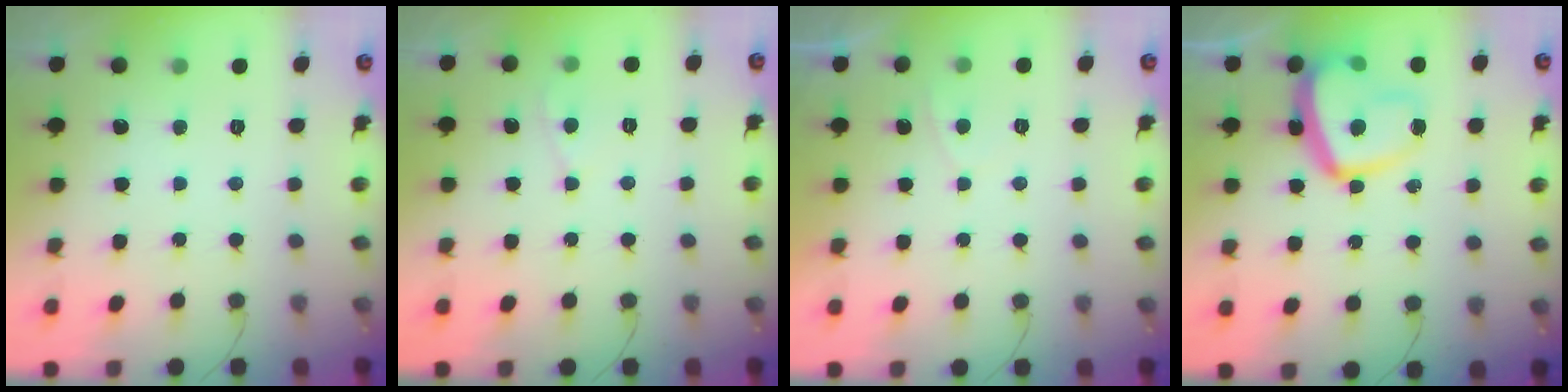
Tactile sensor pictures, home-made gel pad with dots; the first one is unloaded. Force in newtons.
{"total": 2.9, "press": 2.9, "slide": 0.3}
{"total": 0.7, "press": 0.4, "slide": 0.5}
{"total": 15.8, "press": 15.7, "slide": 1.4}